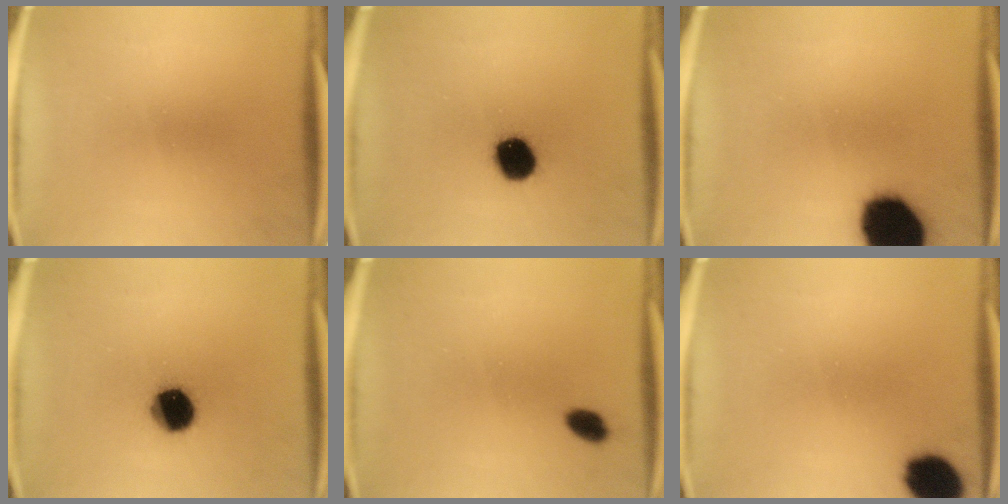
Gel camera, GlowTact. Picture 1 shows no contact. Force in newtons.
{"total": 10.4}
{"total": 19.3}
{"total": 11.6}
{"total": 2.9}
{"total": 10.7}